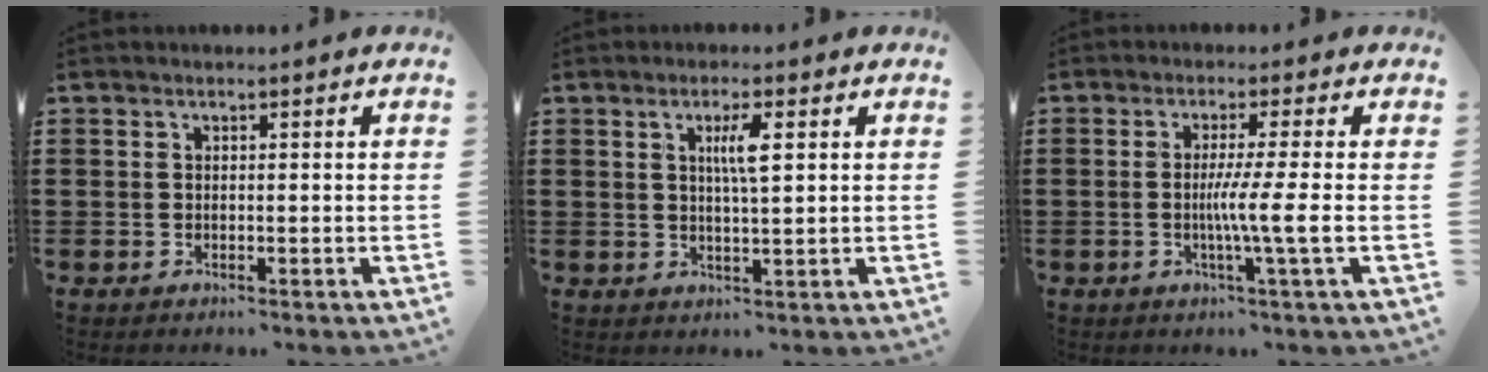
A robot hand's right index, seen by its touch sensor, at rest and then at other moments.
{"total": 3.9, "force": [1.1, 0.5, 3.7], "torque": [-0.076, 0.003, 0.015]}
{"total": 6.2, "force": [-0.8, -0.8, 6.1], "torque": [-0.107, -0.014, -0.017]}